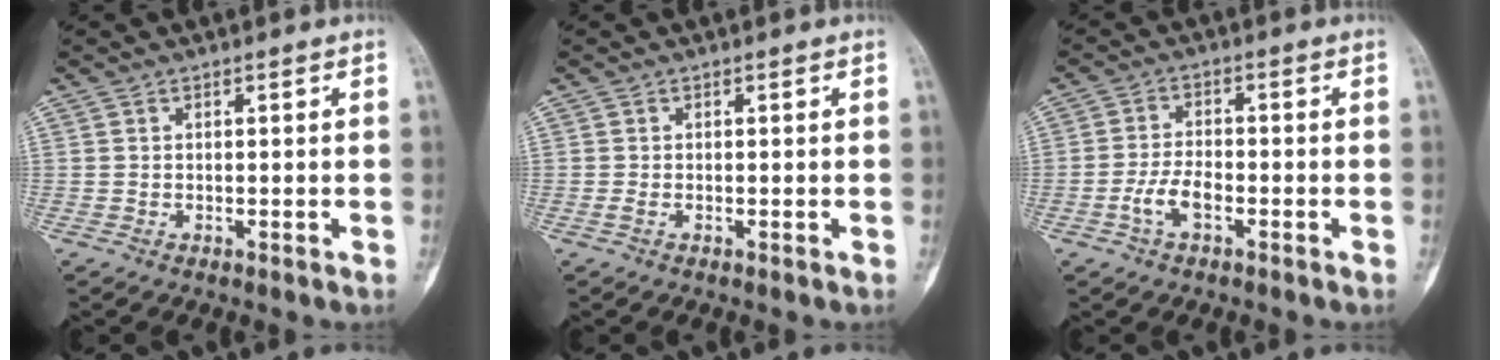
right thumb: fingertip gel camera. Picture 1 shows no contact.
{"total": 0.5, "force": [-0.2, 0.2, 0.5], "torque": [-0.016, -0.003, -0.006]}
{"total": 4.8, "force": [-2.1, 2.3, 3.7], "torque": [-0.073, 0.019, -0.040]}